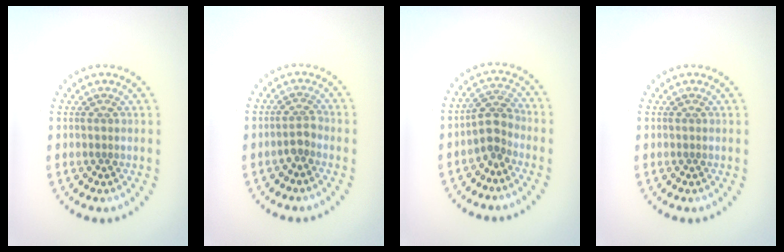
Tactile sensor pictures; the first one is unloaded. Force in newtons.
{"total": 1.5, "press": 1.1, "slide": 1.0}
{"total": 2.4, "press": 2.1, "slide": 1.2}
{"total": 0.0}